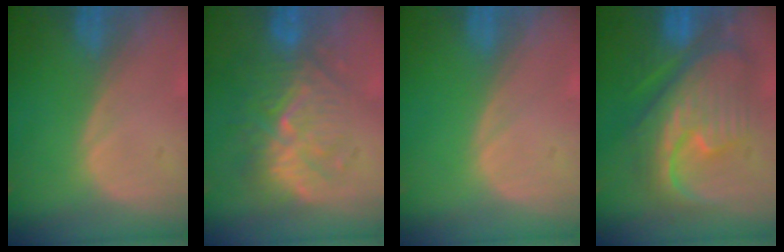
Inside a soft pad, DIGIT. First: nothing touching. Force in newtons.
{"total": 9.1, "press": 8.8, "slide": 2.3}
{"total": 0.0}
{"total": 12.1, "press": 12.0, "slide": 1.4}